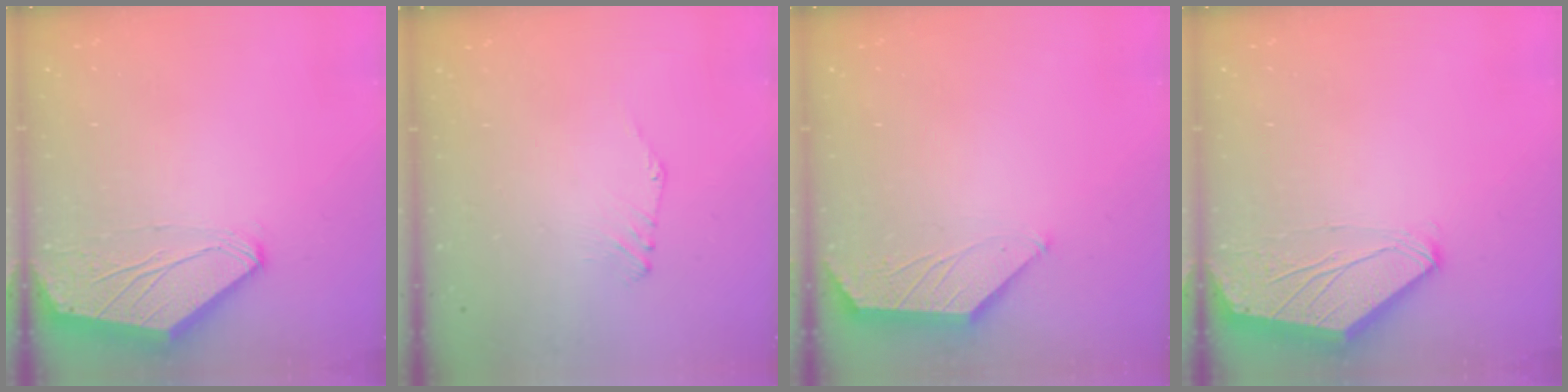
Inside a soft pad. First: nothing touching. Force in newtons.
{"total": 0.6, "press": 0.5, "slide": 0.3}
{"total": 0.8, "press": 0.8, "slide": 0.2}
{"total": 0.0}